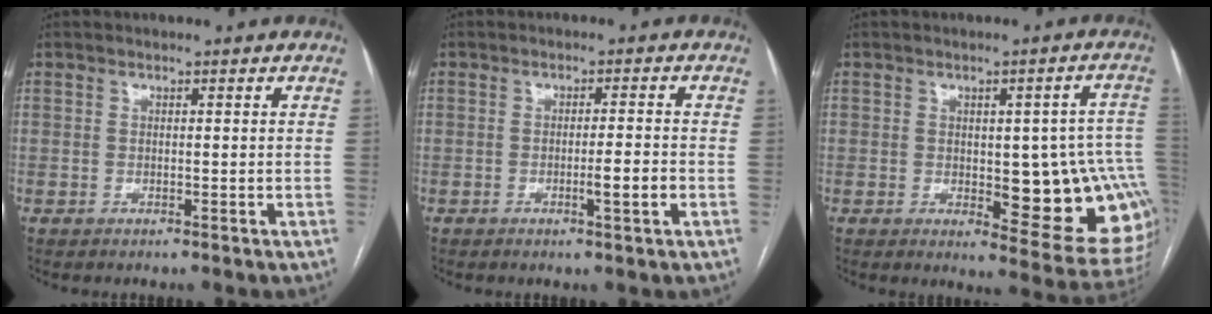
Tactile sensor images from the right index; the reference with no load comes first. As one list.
[{"total": 3.6, "force": [-1.2, 0.0, 3.4], "torque": [-0.051, -0.003, -0.018]}, {"total": 15.9, "force": [-1.3, 5.4, 14.9], "torque": [-0.123, 0.014, 0.000]}]